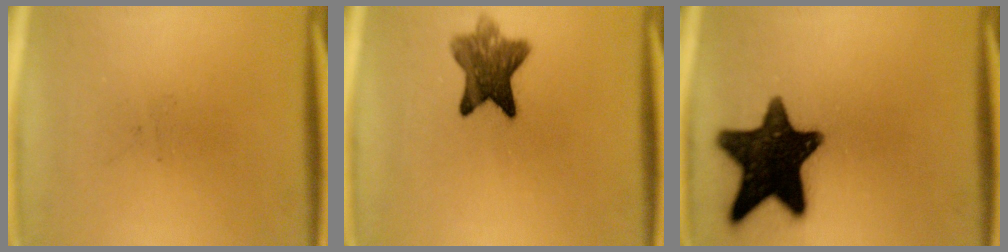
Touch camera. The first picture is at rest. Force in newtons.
{"total": 7.9}
{"total": 16.9}